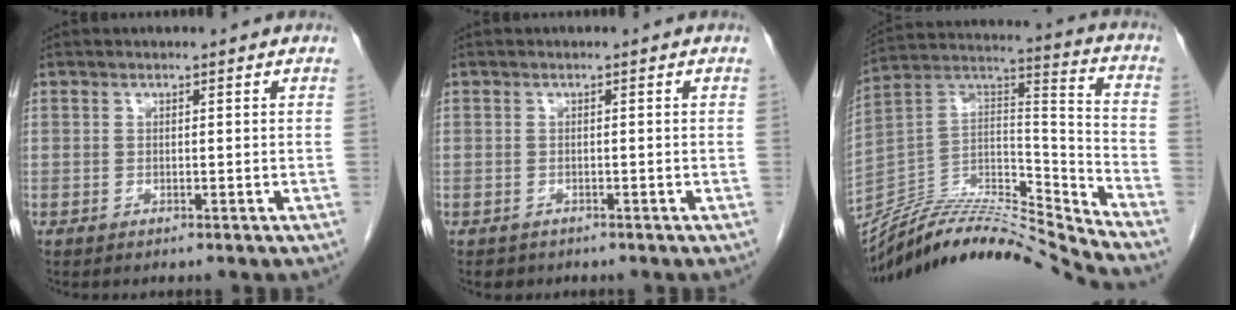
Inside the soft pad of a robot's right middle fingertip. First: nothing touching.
{"total": 1.2, "force": [-0.9, 0.8, 0.0], "torque": [-0.012, -0.001, -0.012]}
{"total": 19.2, "force": [-18.9, -0.6, 3.4], "torque": [-0.039, 0.058, -0.323]}